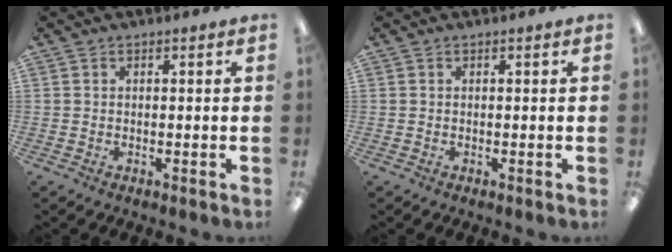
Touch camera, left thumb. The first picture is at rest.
{"total": 0.0}